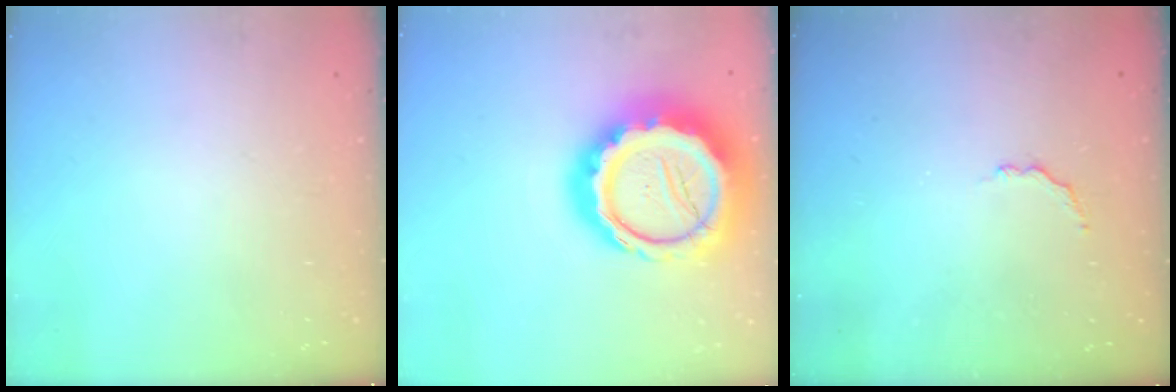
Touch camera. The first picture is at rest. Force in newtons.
{"total": 27.7, "press": 27.3, "slide": 4.7}
{"total": 2.9, "press": 2.7, "slide": 0.9}